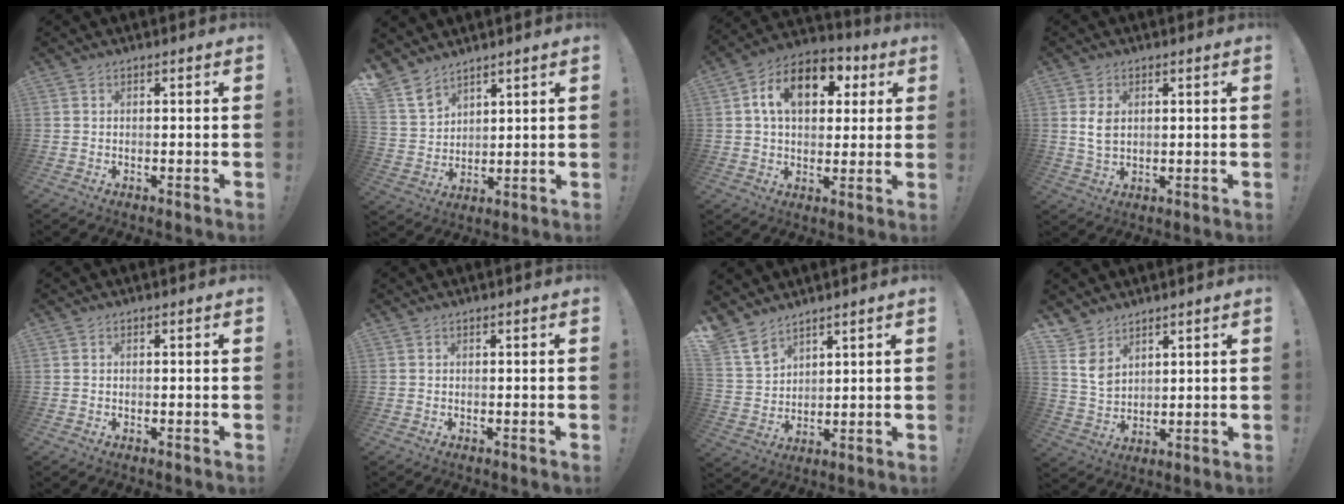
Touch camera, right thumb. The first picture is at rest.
{"total": 8.4, "force": [6.9, 4.1, 2.3], "torque": [-0.055, -0.044, 0.139]}
{"total": 15.0, "force": [4.5, 9.9, 10.3], "torque": [-0.161, 0.004, 0.082]}
{"total": 5.0, "force": [1.3, 3.2, 3.6], "torque": [-0.061, -0.009, 0.019]}
{"total": 0.0}
{"total": 0.0}
{"total": 8.5, "force": [6.9, 4.1, 2.7], "torque": [-0.067, -0.040, 0.141]}
{"total": 6.8, "force": [4.6, 4.4, 2.4], "torque": [-0.047, -0.028, 0.092]}